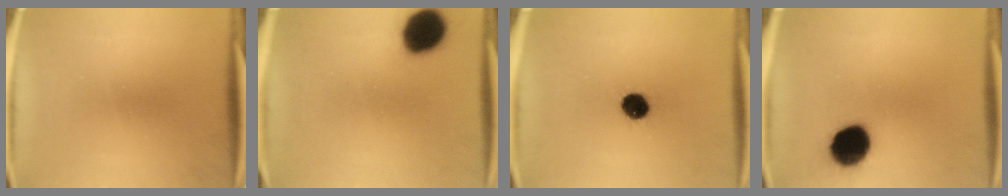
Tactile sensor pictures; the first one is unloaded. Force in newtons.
{"total": 12.7}
{"total": 7.3}
{"total": 12.6}